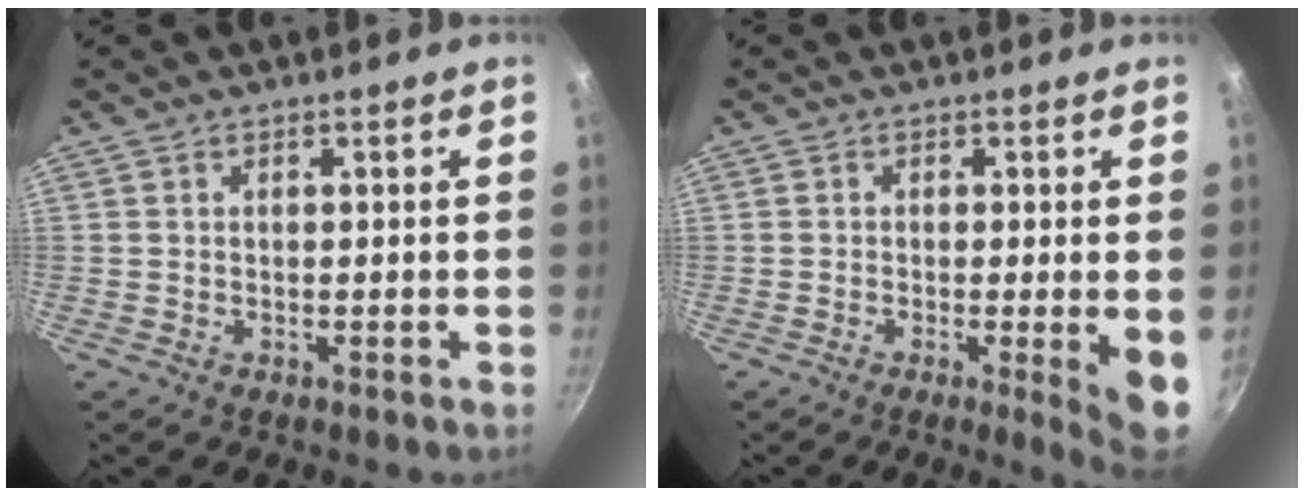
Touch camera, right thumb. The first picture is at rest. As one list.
[{"total": 6.1, "force": [-1.1, 0.5, 6.0], "torque": [-0.076, -0.010, -0.013]}]